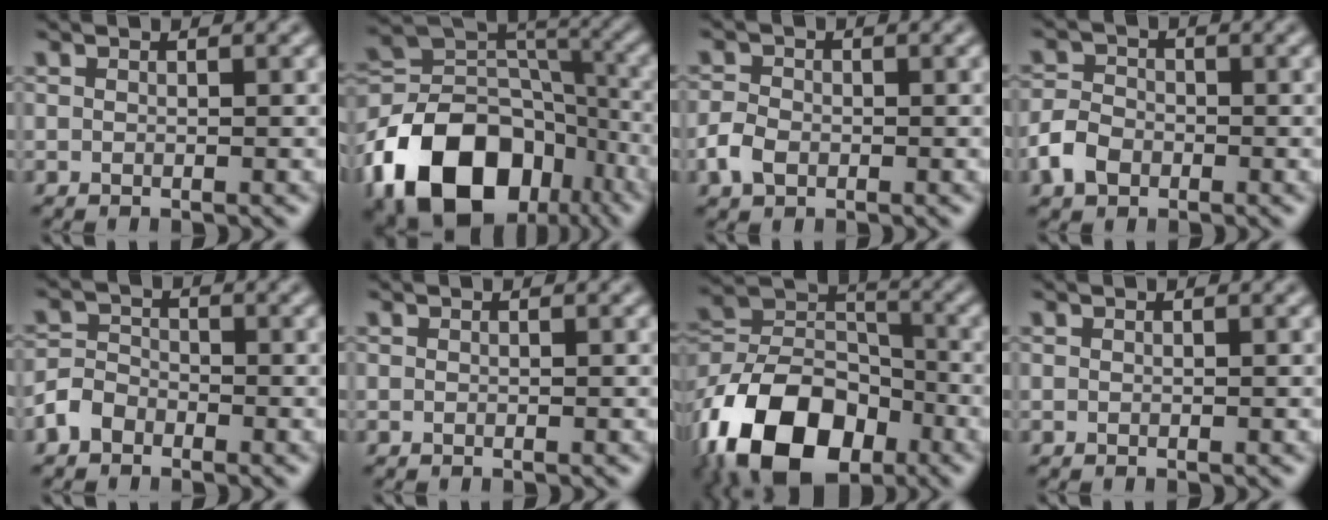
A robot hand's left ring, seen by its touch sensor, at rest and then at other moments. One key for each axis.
{"total": 14.5, "fx": -7.3, "fy": 9.7, "fz": 7.9, "tx": -0.154, "ty": 0.003, "tz": -0.135}
{"total": 2.4, "fx": -1.0, "fy": 1.8, "fz": 1.3, "tx": -0.025, "ty": 0.000, "tz": -0.026}
{"total": 3.2, "fx": -1.5, "fy": 2.3, "fz": 1.6, "tx": -0.032, "ty": 0.002, "tz": -0.036}
{"total": 2.5, "fx": -1.6, "fy": 1.7, "fz": 0.8, "tx": -0.013, "ty": 0.008, "tz": -0.041}
{"total": 0.0}
{"total": 14.2, "fx": -7.6, "fy": 8.9, "fz": 8.0, "tx": -0.170, "ty": 0.003, "tz": -0.147}
{"total": 0.0}